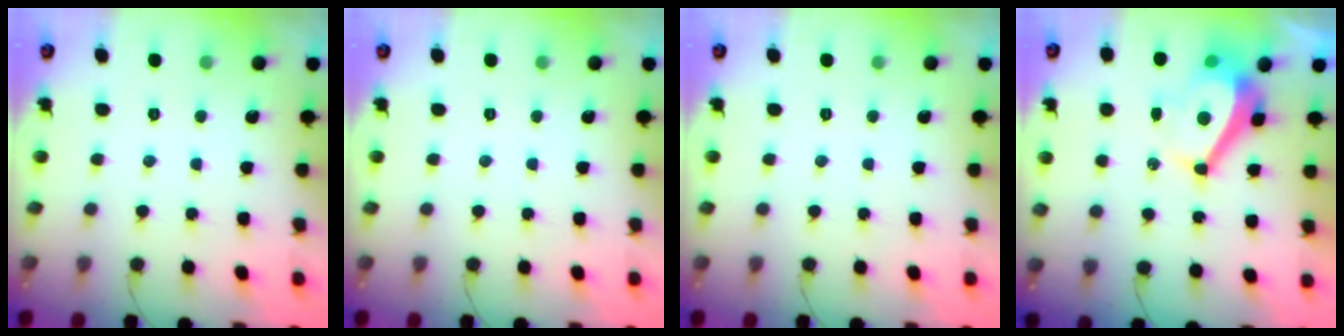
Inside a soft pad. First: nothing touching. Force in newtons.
{"total": 0.0}
{"total": 0.0}
{"total": 8.0, "press": 7.9, "slide": 0.9}